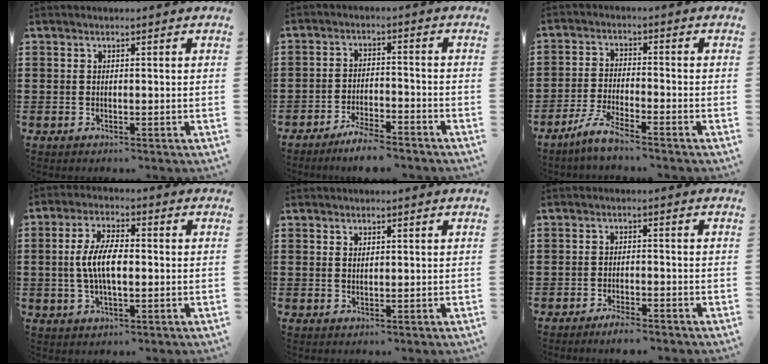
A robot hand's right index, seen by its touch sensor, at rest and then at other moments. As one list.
[{"total": 4.7, "force": [-4.5, 0.3, 1.5], "torque": [-0.032, 0.002, -0.090]}, {"total": 4.6, "force": [-3.9, 0.2, 2.4], "torque": [-0.069, -0.009, -0.080]}, {"total": 7.1, "force": [-0.2, 2.9, 6.5], "torque": [-0.145, -0.001, -0.012]}, {"total": 0.8, "force": [0.5, 0.4, 0.4], "torque": [-0.009, 0.003, 0.010]}, {"total": 2.2, "force": [-2.0, 0.2, 0.7], "torque": [-0.016, 0.003, -0.039]}]